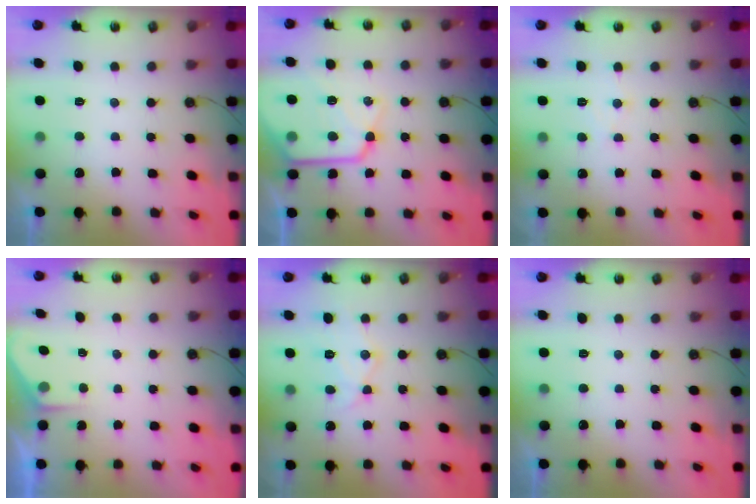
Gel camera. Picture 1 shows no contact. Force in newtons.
{"total": 15.9, "press": 15.8, "slide": 1.5}
{"total": 5.0, "press": 4.9, "slide": 0.7}
{"total": 2.2, "press": 2.2, "slide": 0.3}
{"total": 10.2, "press": 10.2, "slide": 0.5}
{"total": 0.0}